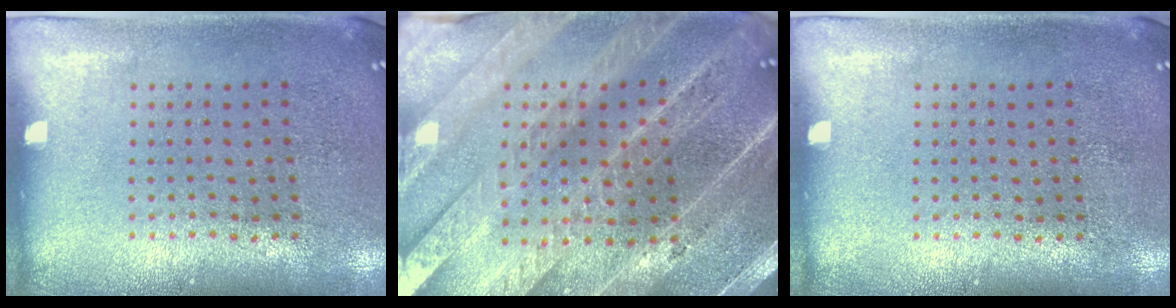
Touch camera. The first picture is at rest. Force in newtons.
{"total": 4.9, "press": 4.3, "slide": 2.3}
{"total": 0.0}